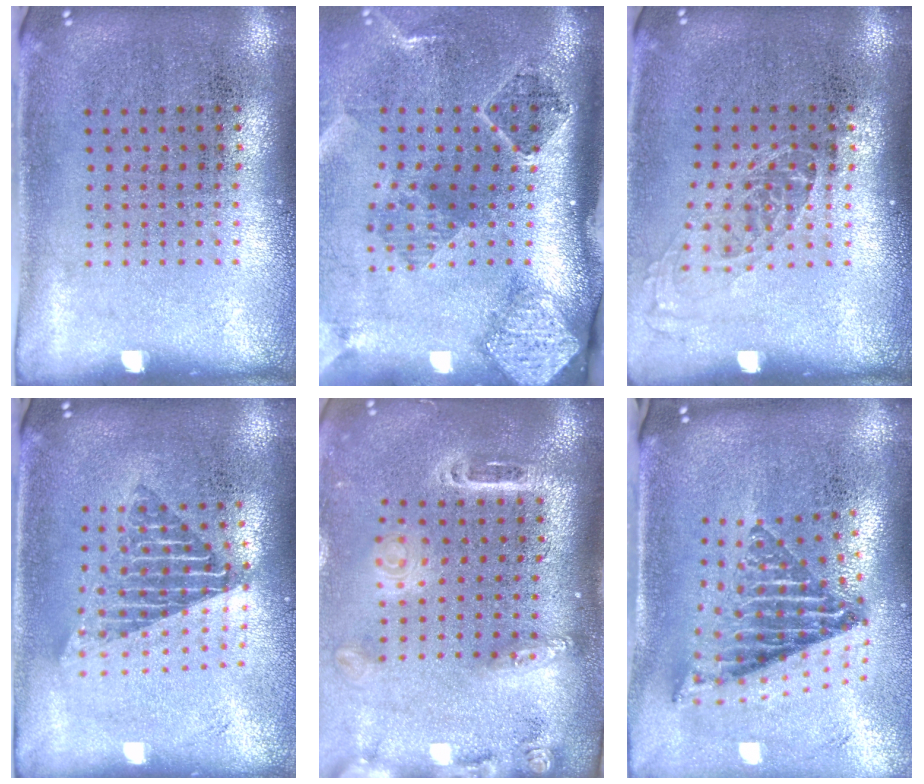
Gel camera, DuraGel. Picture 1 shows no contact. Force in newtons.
{"total": 2.8, "press": 1.9, "slide": 2.1}
{"total": 1.2, "press": 1.0, "slide": 0.7}
{"total": 1.7, "press": 1.4, "slide": 1.0}
{"total": 2.5, "press": 1.9, "slide": 1.7}
{"total": 2.1, "press": 1.5, "slide": 1.6}